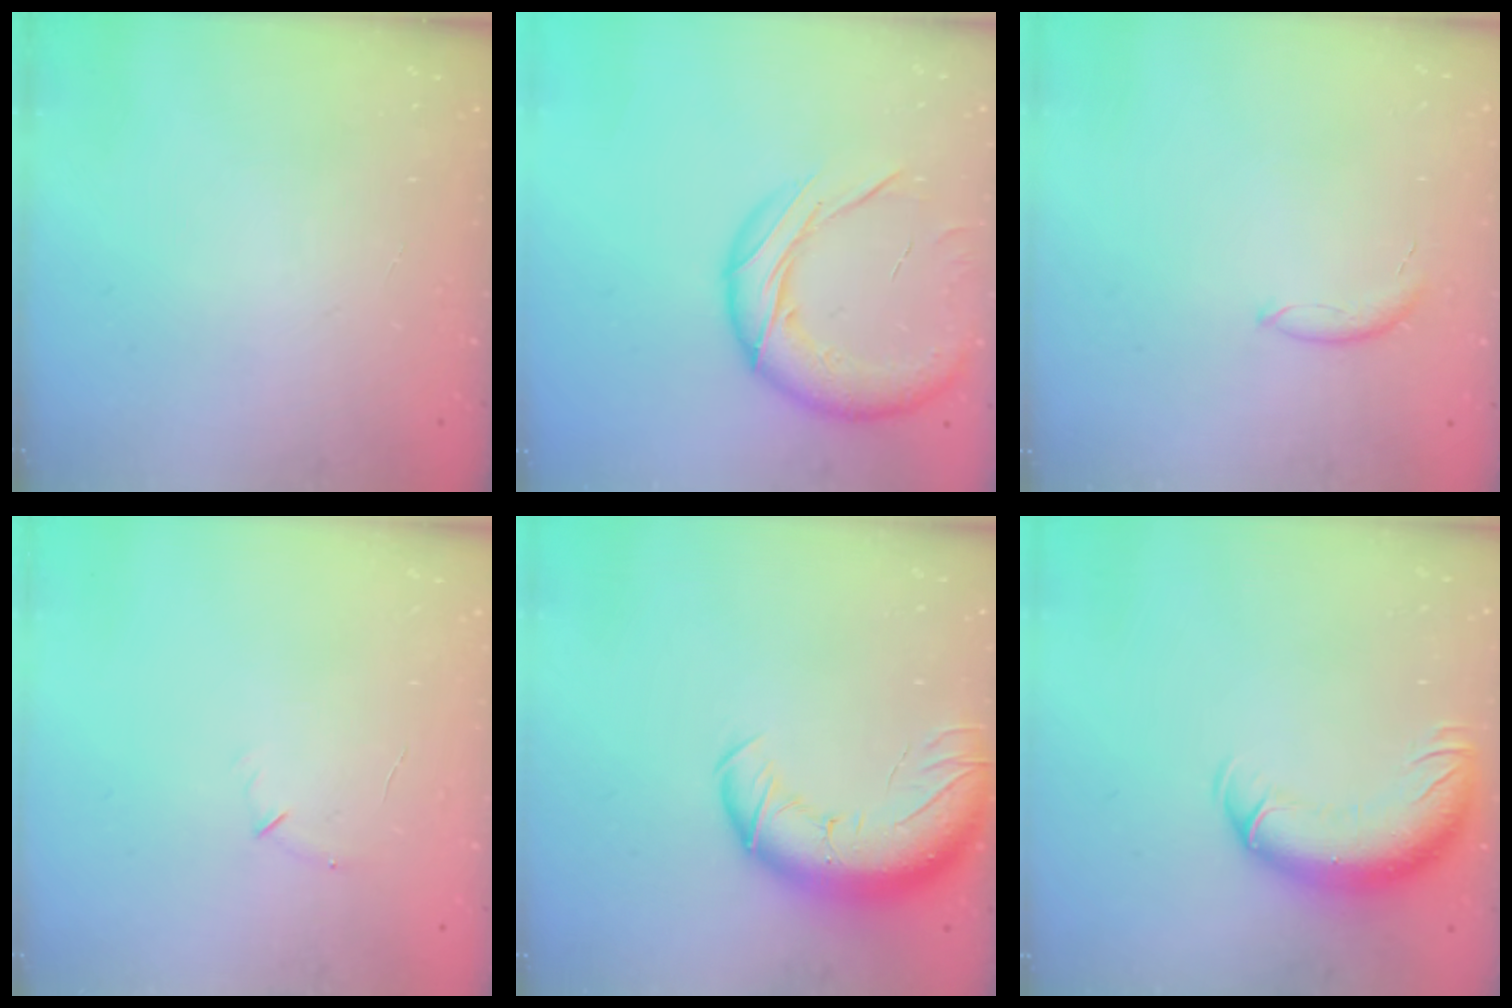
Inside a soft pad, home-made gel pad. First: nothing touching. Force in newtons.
{"total": 18.1, "press": 17.9, "slide": 2.8}
{"total": 5.8, "press": 5.7, "slide": 0.7}
{"total": 4.3, "press": 4.1, "slide": 1.1}
{"total": 15.2, "press": 14.7, "slide": 3.6}
{"total": 13.5, "press": 13.2, "slide": 2.9}